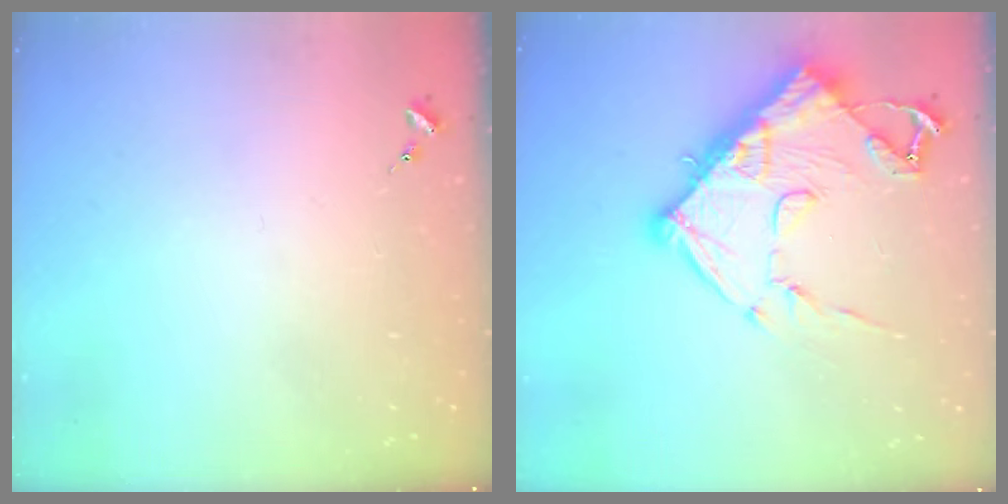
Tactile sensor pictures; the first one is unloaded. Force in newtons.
{"total": 16.4, "press": 16.4, "slide": 1.4}